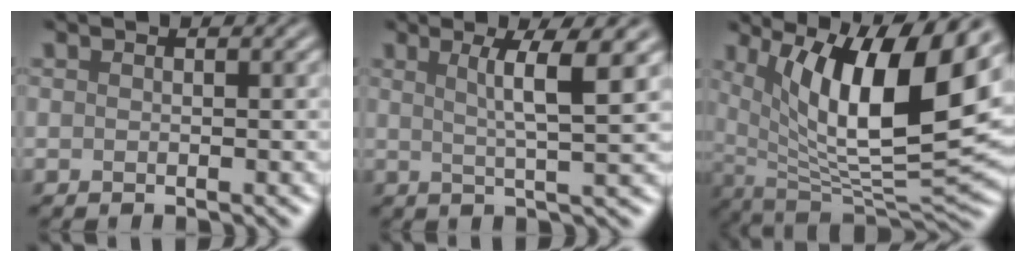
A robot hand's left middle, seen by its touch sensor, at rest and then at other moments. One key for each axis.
{"total": 4.3, "fx": 1.7, "fy": 0.4, "fz": 4.0, "tx": -0.064, "ty": 0.002, "tz": 0.032}
{"total": 13.6, "fx": 5.4, "fy": 4.1, "fz": 11.7, "tx": -0.184, "ty": -0.001, "tz": 0.095}